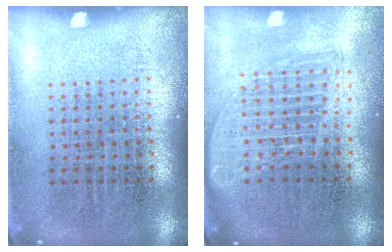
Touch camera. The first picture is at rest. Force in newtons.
{"total": 1.6, "press": 1.4, "slide": 0.8}